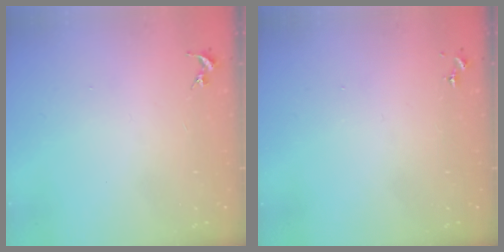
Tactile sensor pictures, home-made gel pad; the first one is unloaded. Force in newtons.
{"total": 0.0}